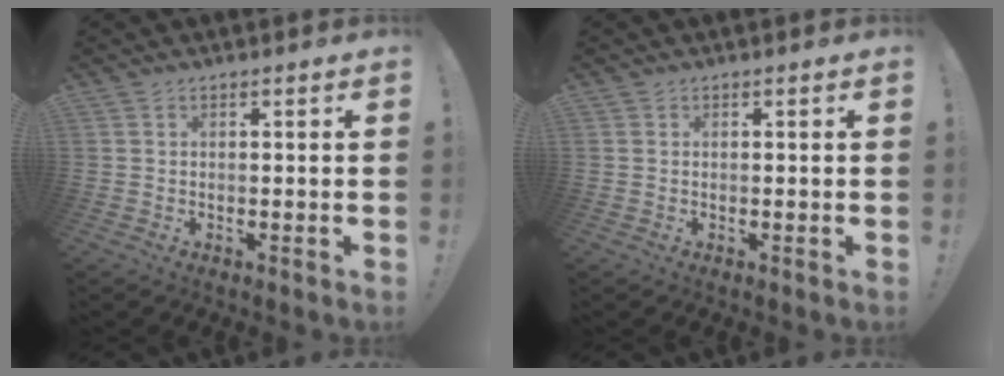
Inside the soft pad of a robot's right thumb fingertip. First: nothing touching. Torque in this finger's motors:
{"motor_torque": [0.13, 0.02, 0.41, -0.12, -0.09]}